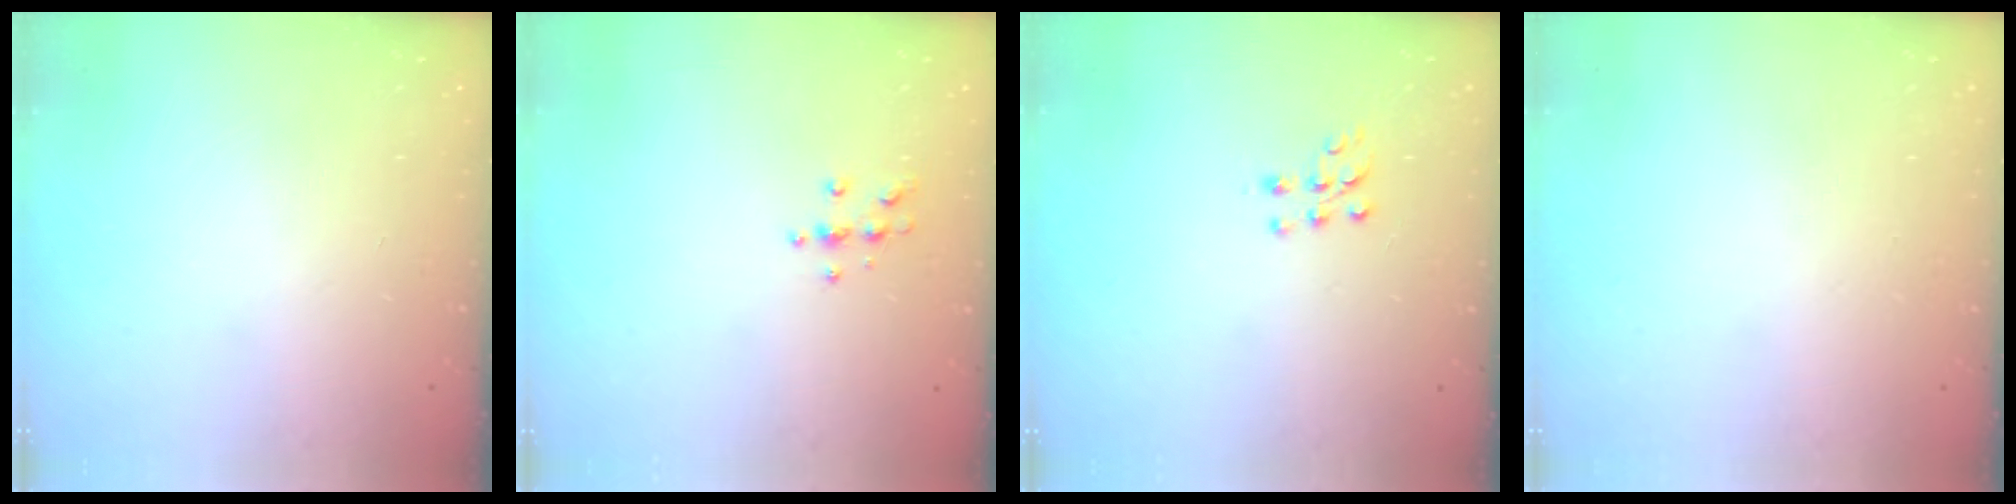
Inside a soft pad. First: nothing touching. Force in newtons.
{"total": 4.8, "press": 4.8, "slide": 0.6}
{"total": 6.9, "press": 6.8, "slide": 0.6}
{"total": 0.0}